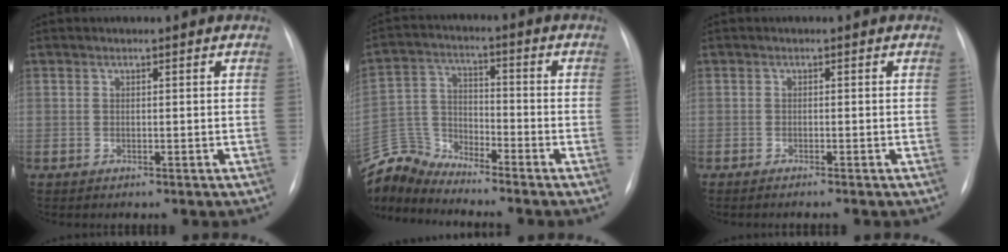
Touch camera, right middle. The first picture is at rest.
{"total": 8.2, "force": [-8.2, -0.5, -0.9], "torque": [0.005, 0.023, -0.163]}
{"total": 1.8, "force": [-1.4, -0.4, 1.0], "torque": [-0.010, -0.001, -0.018]}